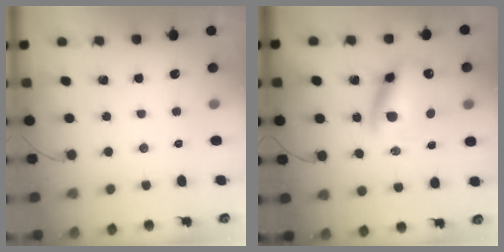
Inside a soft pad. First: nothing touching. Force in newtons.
{"total": 13.5, "press": 13.1, "slide": 3.4}